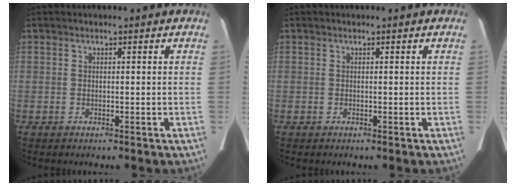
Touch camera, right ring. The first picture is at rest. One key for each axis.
{"total": 0.0}